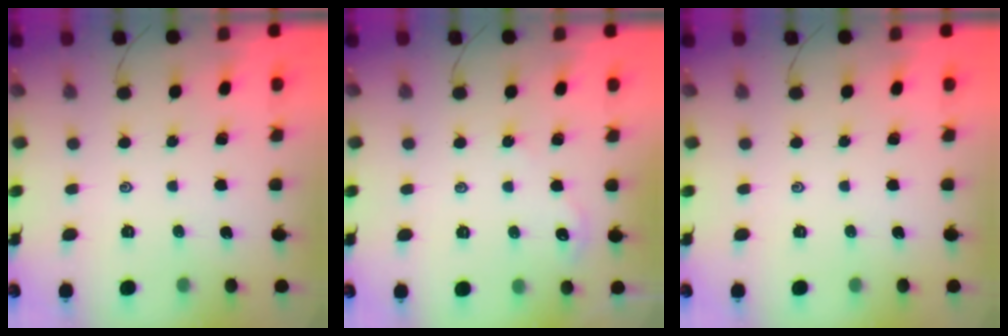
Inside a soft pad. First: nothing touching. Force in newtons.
{"total": 4.0, "press": 4.0, "slide": 0.4}
{"total": 0.0}